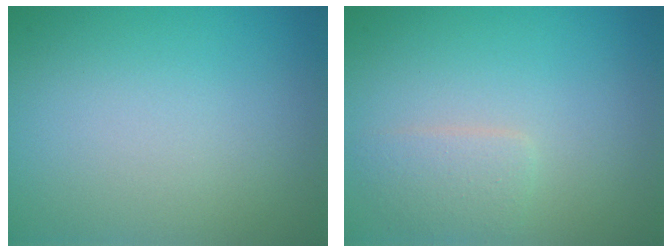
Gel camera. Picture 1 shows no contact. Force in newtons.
{"total": 1.8, "press": 1.8, "slide": 0.0}